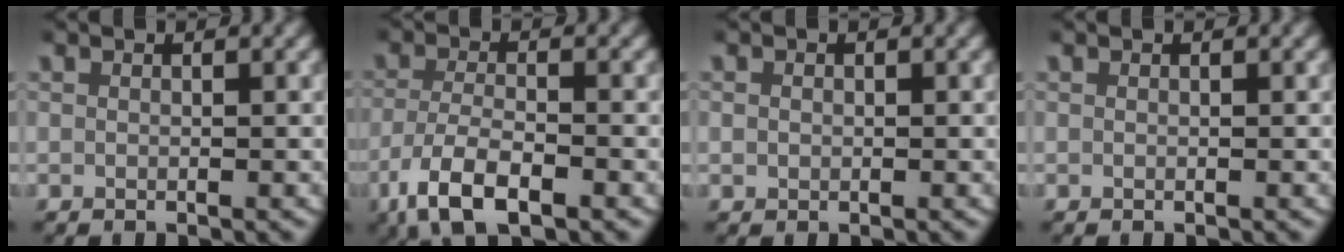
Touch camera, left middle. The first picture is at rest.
{"total": 5.3, "force": [-2.9, 2.2, 3.9], "torque": [-0.082, -0.012, -0.043]}
{"total": 0.8, "force": [-0.1, 0.8, 0.2], "torque": [-0.011, -0.003, 0.000]}
{"total": 0.0}